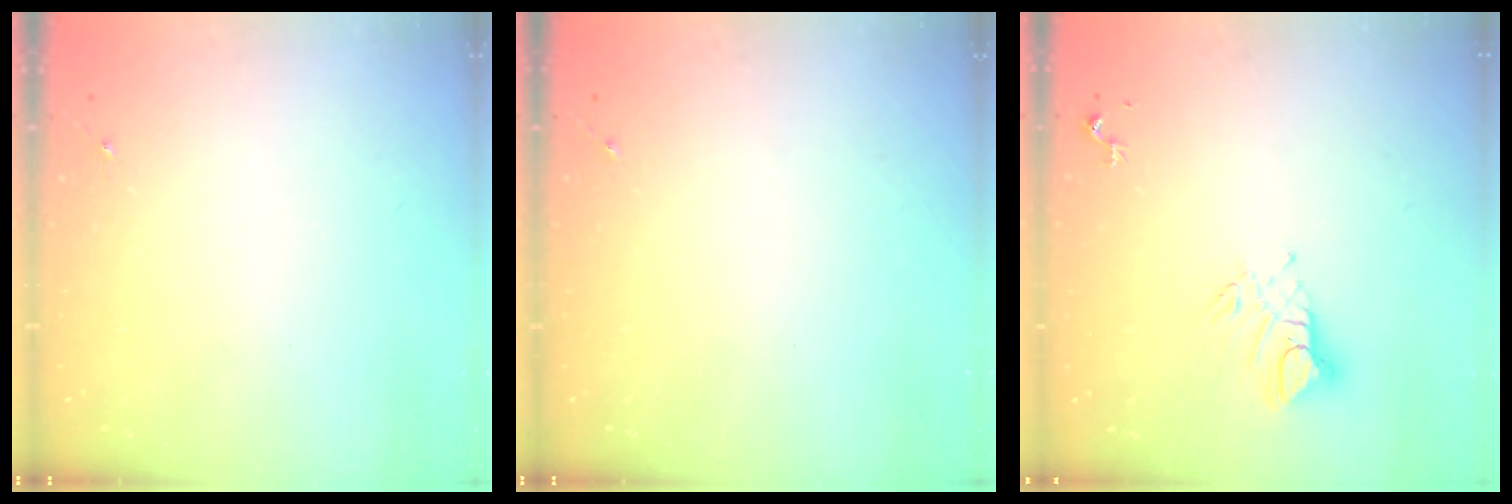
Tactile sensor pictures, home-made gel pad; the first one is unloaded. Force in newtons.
{"total": 0.0}
{"total": 8.7, "press": 8.6, "slide": 0.9}